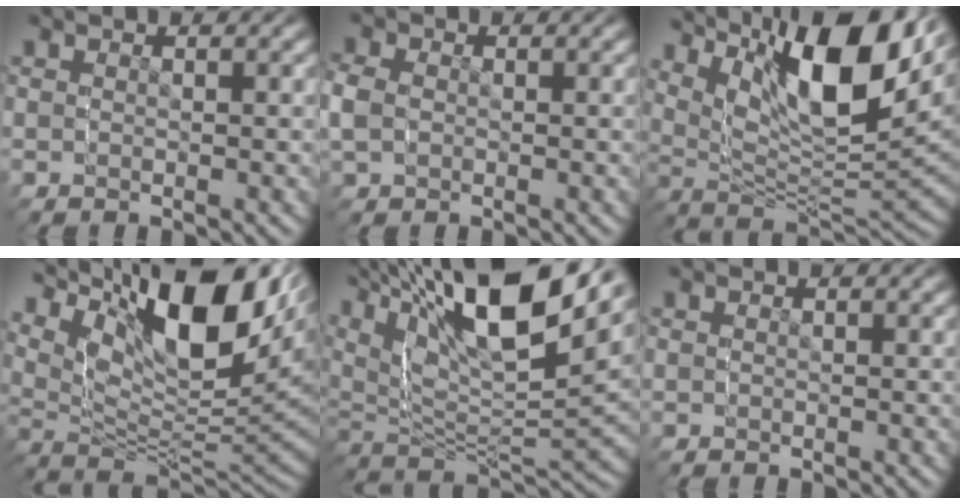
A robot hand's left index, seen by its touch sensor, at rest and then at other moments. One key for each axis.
{"total": 1.2, "fx": -0.3, "fy": 0.7, "fz": -0.9, "tx": 0.005, "ty": -0.020, "tz": 0.000}
{"total": 11.3, "fx": 6.3, "fy": 5.6, "fz": 7.5, "tx": -0.141, "ty": 0.027, "tz": 0.080}
{"total": 12.5, "fx": 5.6, "fy": 6.8, "fz": 8.9, "tx": -0.161, "ty": 0.025, "tz": 0.074}
{"total": 12.4, "fx": 7.7, "fy": 6.4, "fz": 7.4, "tx": -0.154, "ty": 0.024, "tz": 0.104}
{"total": 1.0, "fx": 0.1, "fy": 1.0, "fz": 0.0, "tx": -0.003, "ty": -0.010, "tz": 0.002}